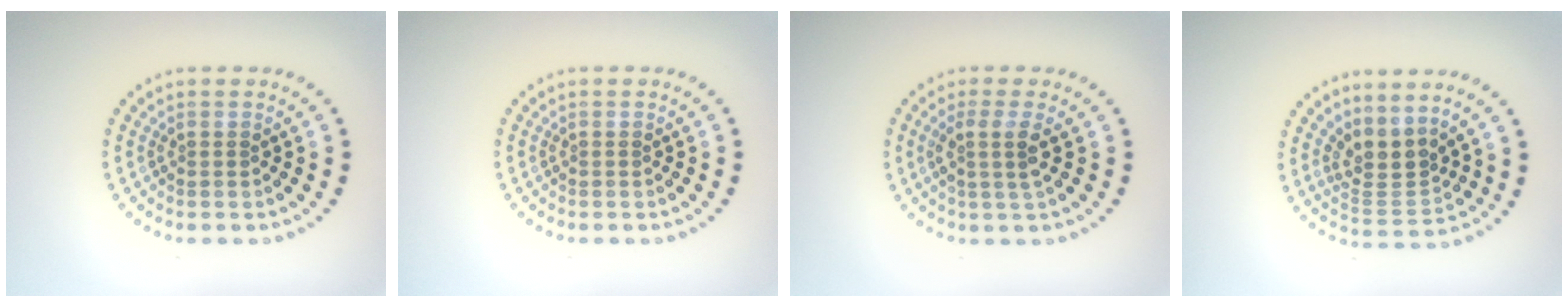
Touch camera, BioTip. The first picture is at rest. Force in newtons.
{"total": 0.0}
{"total": 2.4, "press": 1.8, "slide": 1.6}
{"total": 3.3, "press": 2.4, "slide": 2.2}